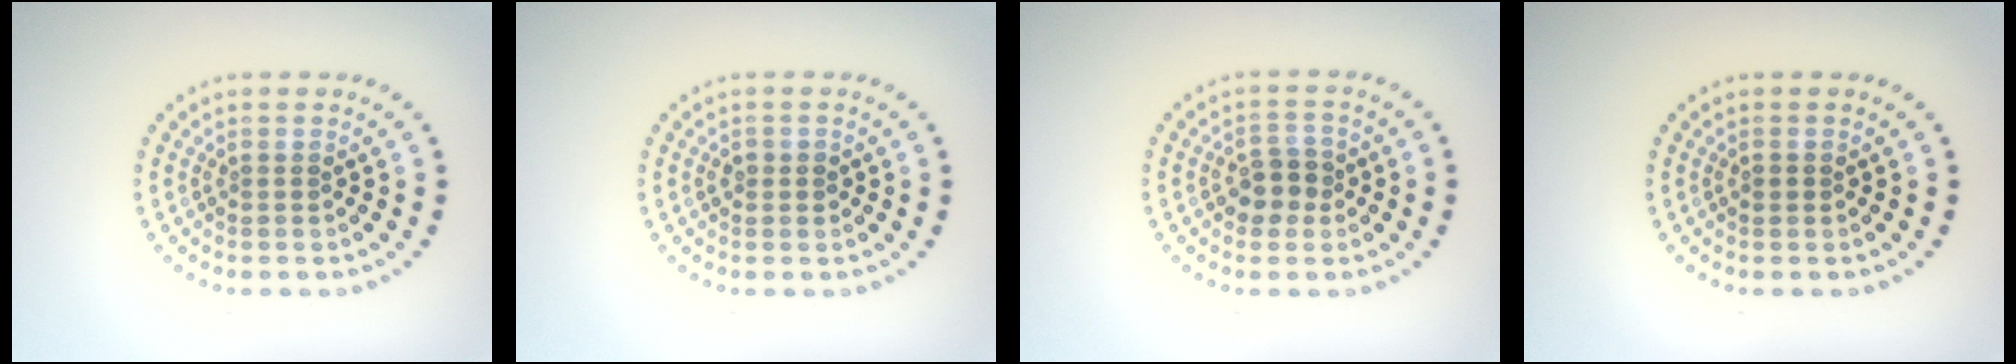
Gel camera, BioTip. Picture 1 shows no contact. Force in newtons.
{"total": 1.1, "press": 1.0, "slide": 0.4}
{"total": 2.6, "press": 2.5, "slide": 0.8}
{"total": 0.8, "press": 0.8, "slide": 0.1}